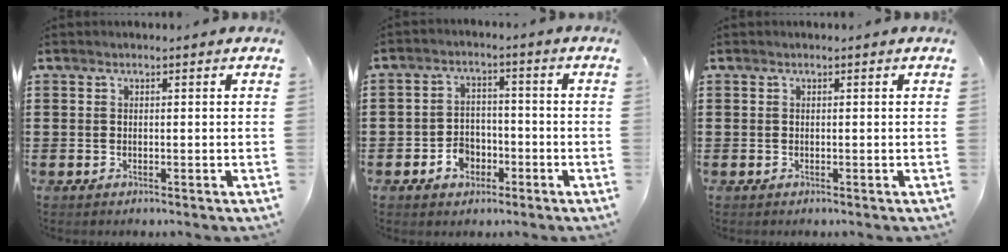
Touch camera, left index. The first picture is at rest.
{"total": 4.3, "force": [-2.3, 3.1, 1.9], "torque": [-0.038, 0.008, -0.045]}
{"total": 0.0}